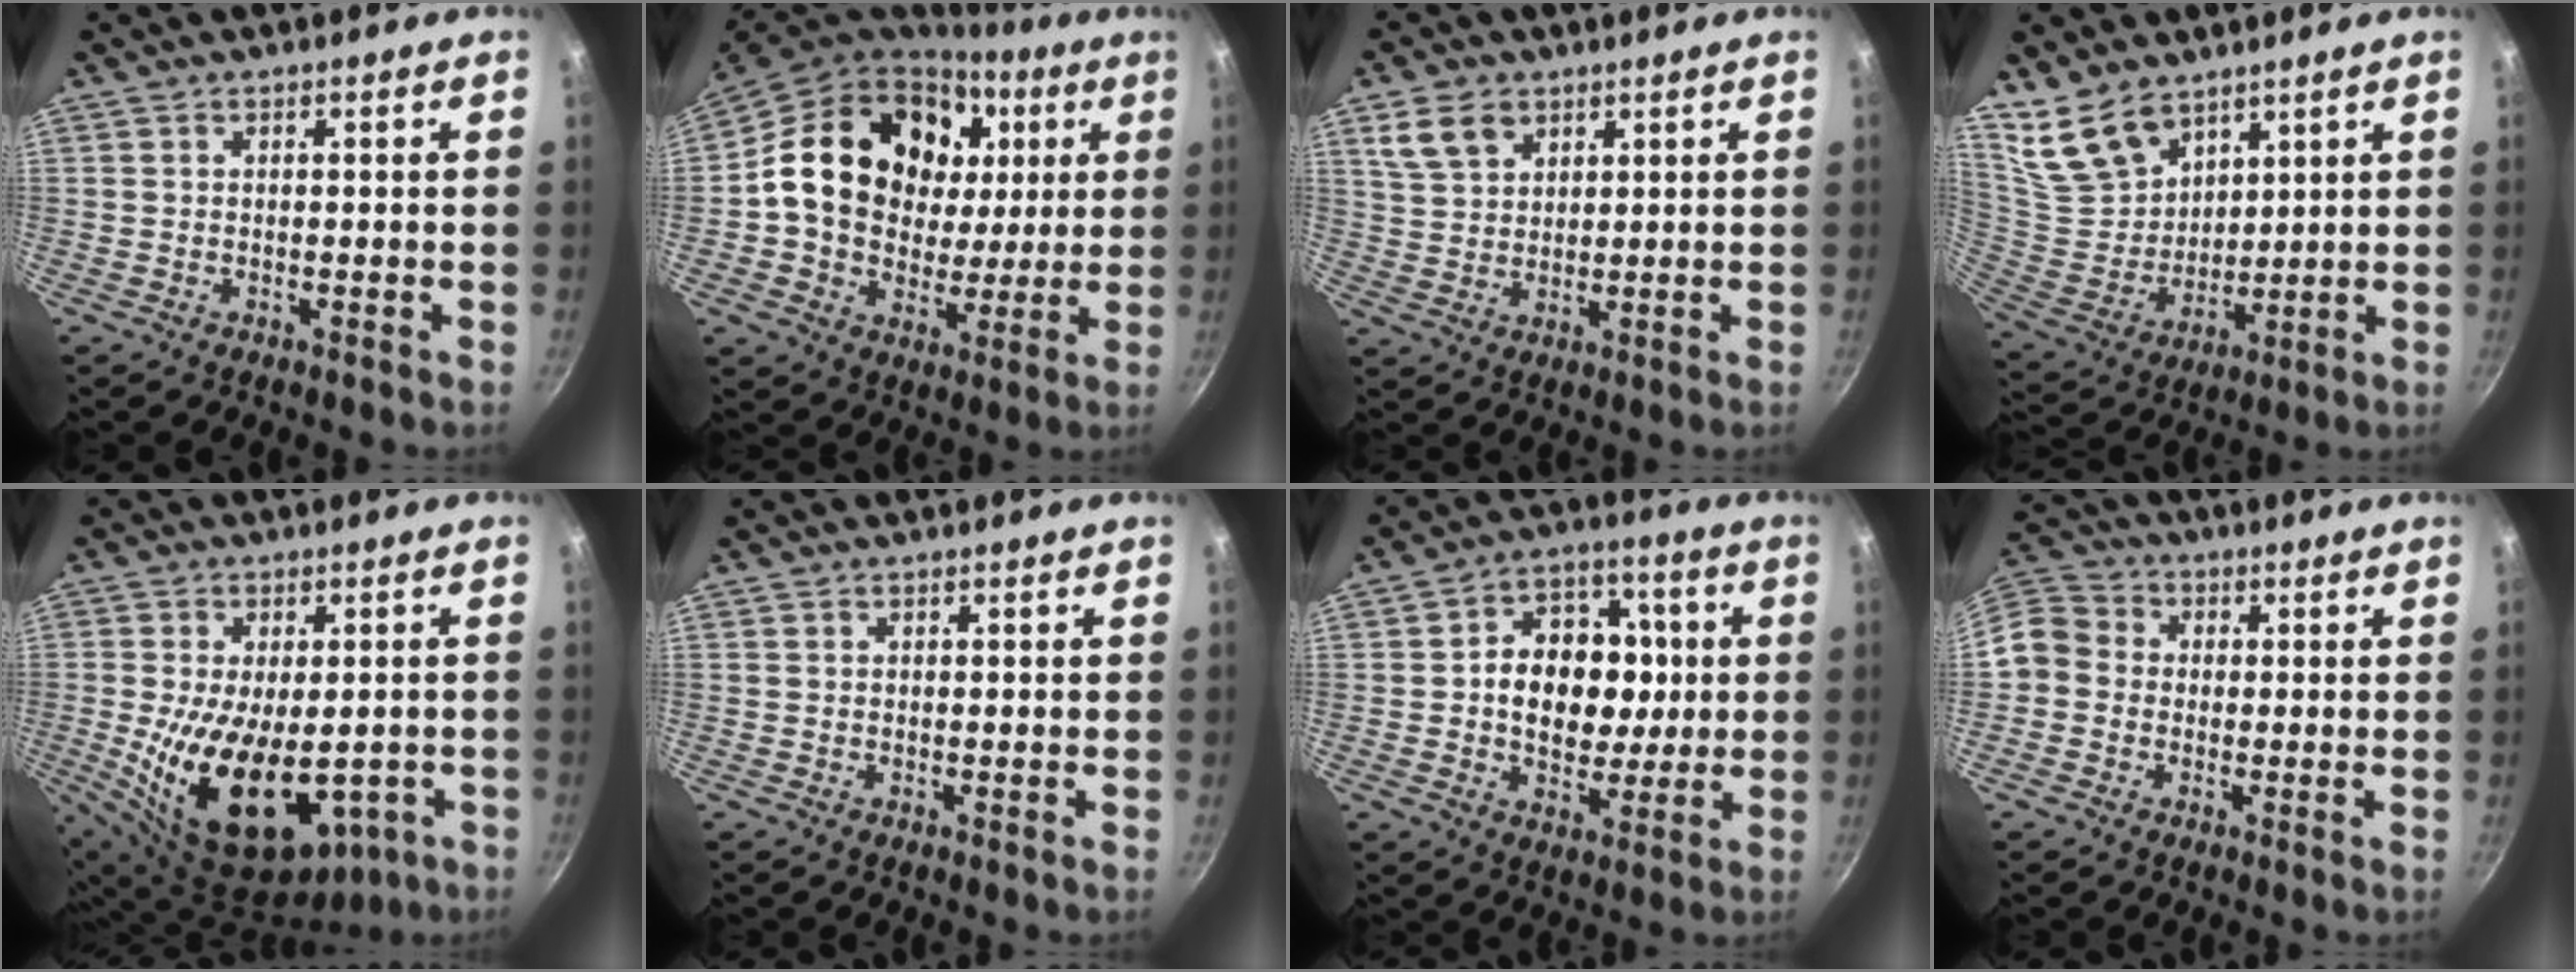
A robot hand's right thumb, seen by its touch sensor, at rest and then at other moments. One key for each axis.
{"total": 23.0, "fx": 5.7, "fy": 18.1, "fz": 13.1, "tx": -0.207, "ty": 0.013, "tz": 0.098}
{"total": 6.9, "fx": 3.7, "fy": 4.7, "fz": 3.4, "tx": -0.048, "ty": -0.005, "tz": 0.076}
{"total": 11.9, "fx": 8.3, "fy": 6.9, "fz": 5.0, "tx": -0.071, "ty": -0.052, "tz": 0.177}
{"total": 20.2, "fx": -3.9, "fy": 11.8, "fz": 15.9, "tx": -0.259, "ty": -0.013, "tz": -0.035}
{"total": 0.0}
{"total": 14.4, "fx": 0.6, "fy": 11.1, "fz": 9.2, "tx": -0.093, "ty": 0.014, "tz": 0.004}
{"total": 7.7, "fx": -0.7, "fy": 7.0, "fz": 3.3, "tx": -0.041, "ty": 0.020, "tz": -0.038}